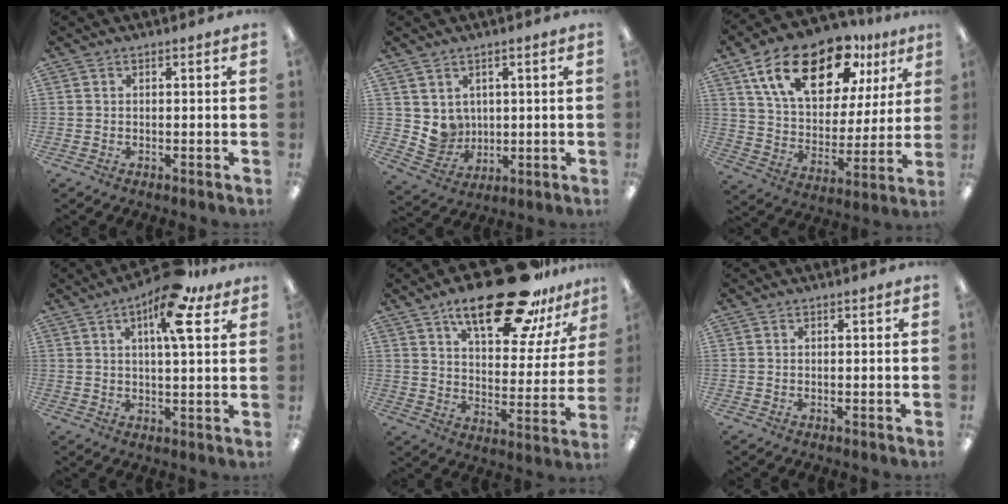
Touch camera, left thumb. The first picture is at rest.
{"total": 6.2, "force": [3.1, 5.4, 0.2], "torque": [-0.014, -0.023, 0.068]}
{"total": 21.6, "force": [12.8, 11.2, 13.3], "torque": [-0.229, -0.053, 0.224]}
{"total": 13.0, "force": [7.1, 3.9, 10.2], "torque": [-0.153, -0.027, 0.111]}
{"total": 23.2, "force": [16.3, 8.3, 14.3], "torque": [-0.210, -0.092, 0.267]}
{"total": 0.0}